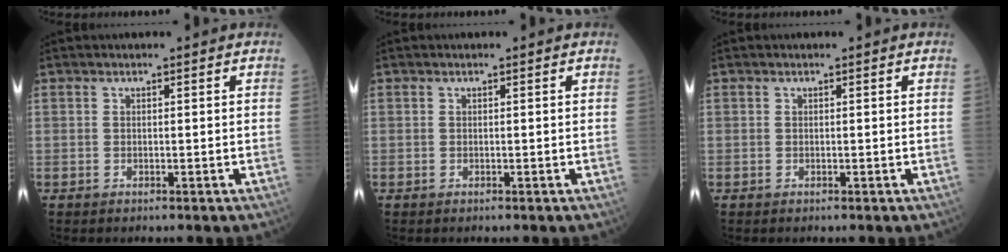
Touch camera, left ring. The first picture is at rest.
{"total": 0.0}
{"total": 0.0}